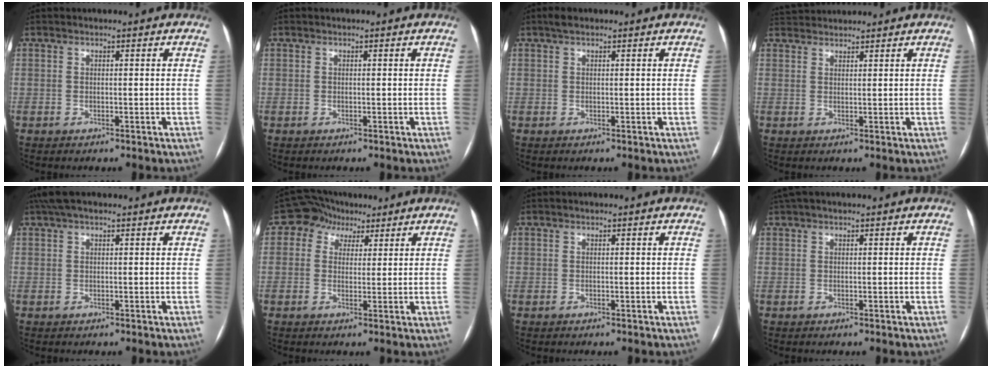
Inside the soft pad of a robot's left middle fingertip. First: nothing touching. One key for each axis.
{"total": 0.0}
{"total": 1.5, "fx": 1.1, "fy": 0.5, "fz": 0.8, "tx": -0.020, "ty": 0.016, "tz": 0.019}
{"total": 4.1, "fx": 4.1, "fy": 0.4, "fz": 0.3, "tx": -0.012, "ty": 0.031, "tz": 0.076}
{"total": 4.4, "fx": 3.3, "fy": 1.3, "fz": 2.7, "tx": -0.057, "ty": 0.040, "tz": 0.060}
{"total": 6.0, "fx": 3.2, "fy": 4.8, "fz": 1.7, "tx": -0.027, "ty": 0.033, "tz": 0.054}
{"total": 0.0}
{"total": 2.5, "fx": 2.0, "fy": 0.5, "fz": 1.4, "tx": -0.028, "ty": 0.036, "tz": 0.038}